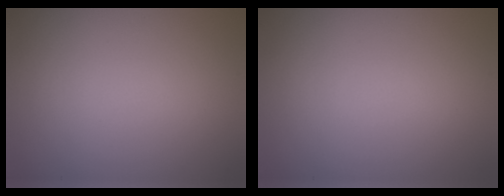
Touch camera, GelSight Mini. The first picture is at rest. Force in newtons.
{"total": 0.0}